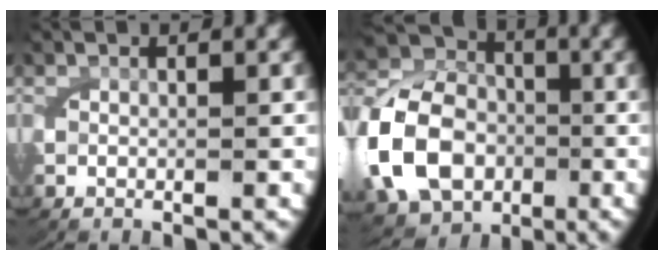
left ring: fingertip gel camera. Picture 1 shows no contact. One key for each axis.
{"total": 10.8, "fx": -1.8, "fy": 9.2, "fz": 5.3, "tx": -0.114, "ty": -0.024, "tz": -0.030}